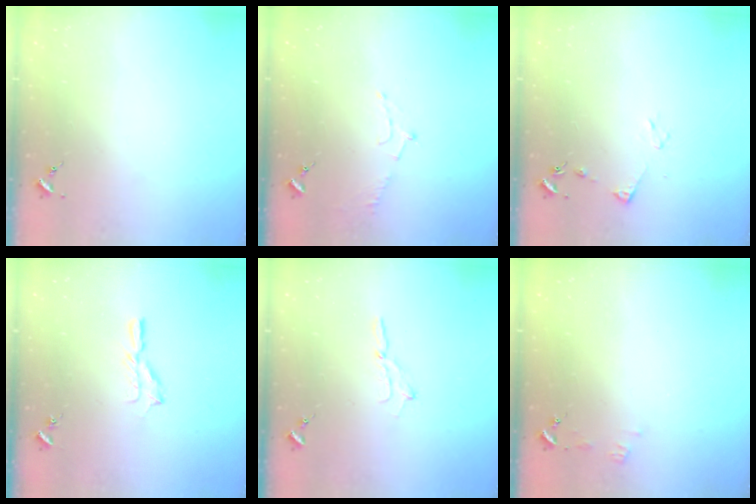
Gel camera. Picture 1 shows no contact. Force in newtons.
{"total": 5.7, "press": 5.7, "slide": 0.6}
{"total": 4.5, "press": 4.5, "slide": 0.6}
{"total": 5.6, "press": 5.6, "slide": 0.6}
{"total": 2.5, "press": 2.5, "slide": 0.2}
{"total": 4.2, "press": 4.2, "slide": 0.5}